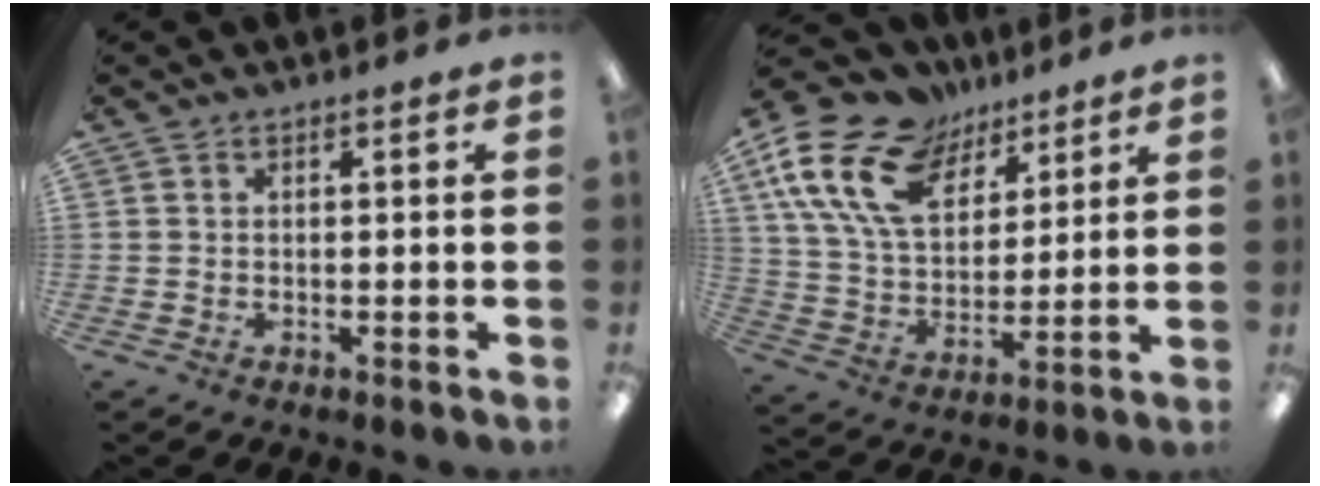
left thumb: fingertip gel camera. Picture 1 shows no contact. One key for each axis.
{"total": 19.0, "fx": 10.9, "fy": 11.3, "fz": 10.8, "tx": -0.221, "ty": -0.042, "tz": 0.201}